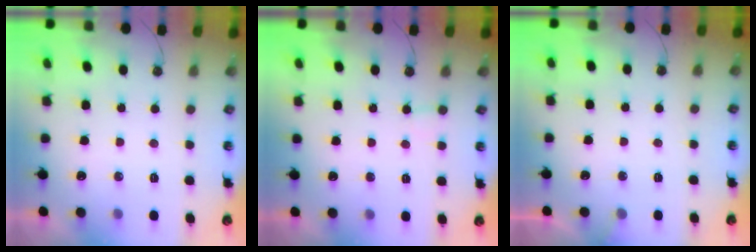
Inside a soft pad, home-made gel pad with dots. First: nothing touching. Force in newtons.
{"total": 3.6, "press": 3.6, "slide": 0.3}
{"total": 2.6, "press": 2.6, "slide": 0.3}